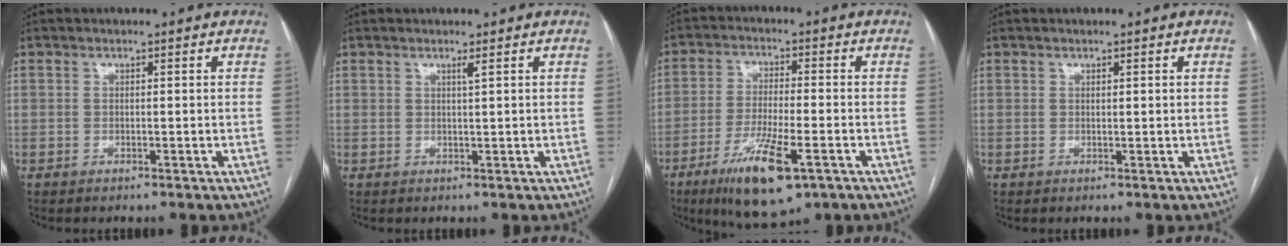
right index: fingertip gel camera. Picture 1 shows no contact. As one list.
[{"total": 0.9, "force": [0.6, -0.3, 0.6], "torque": [-0.017, -0.006, 0.013]}, {"total": 11.9, "force": [-6.1, 2.5, 9.9], "torque": [-0.184, -0.027, -0.098]}, {"total": 0.6, "force": [0.3, 0.1, 0.5], "torque": [-0.011, 0.002, 0.005]}]